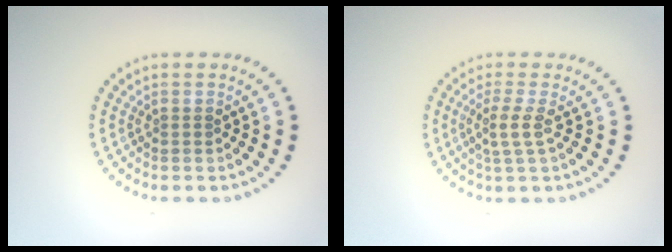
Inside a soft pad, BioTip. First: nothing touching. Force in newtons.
{"total": 2.0, "press": 1.6, "slide": 1.2}